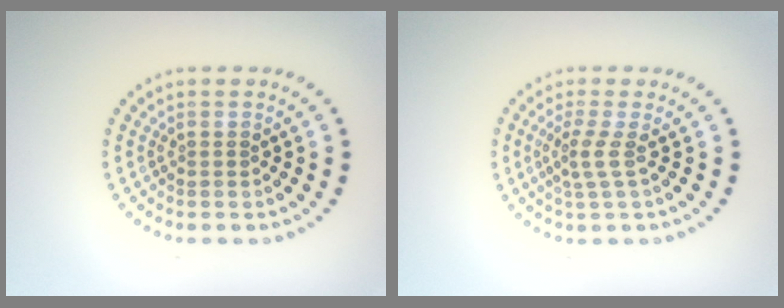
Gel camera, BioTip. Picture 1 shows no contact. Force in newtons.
{"total": 2.0, "press": 1.3, "slide": 1.5}